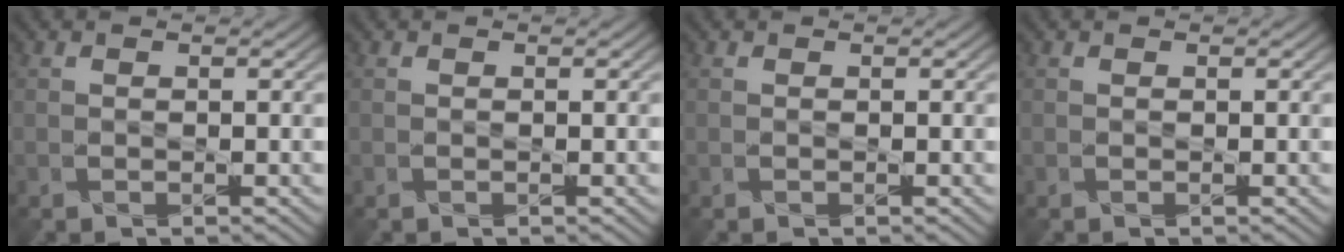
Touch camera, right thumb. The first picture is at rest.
{"total": 0.0}
{"total": 0.0}
{"total": 0.0}